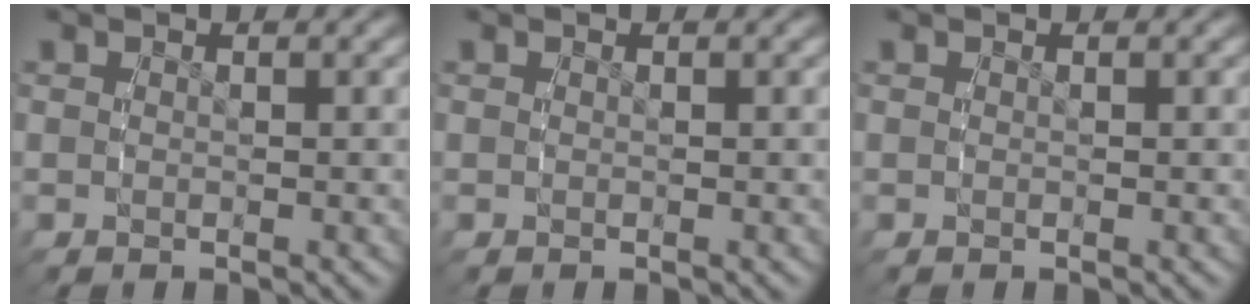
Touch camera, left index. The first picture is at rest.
{"total": 0.0}
{"total": 0.0}